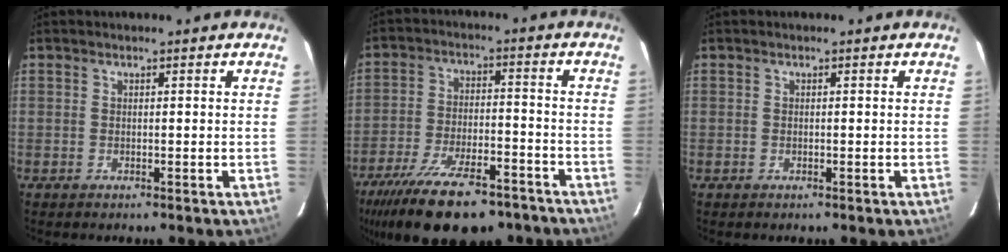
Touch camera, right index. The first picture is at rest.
{"total": 21.4, "force": [-16.2, 7.6, 11.8], "torque": [-0.236, -0.033, -0.242]}
{"total": 0.0}